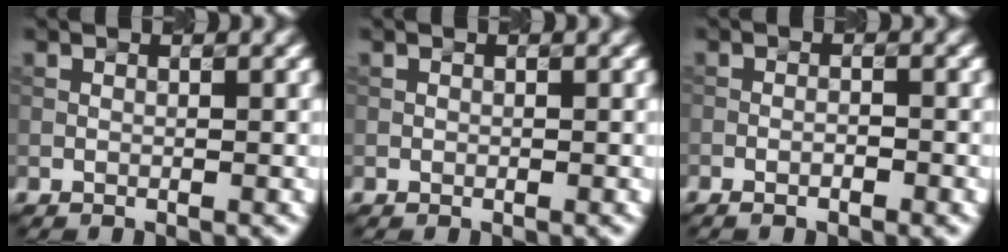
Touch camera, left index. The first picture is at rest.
{"total": 0.0}
{"total": 2.1, "force": [-0.9, 0.7, 1.7], "torque": [-0.017, 0.004, -0.016]}